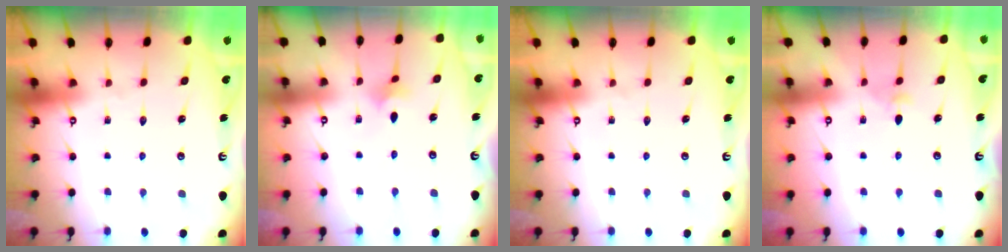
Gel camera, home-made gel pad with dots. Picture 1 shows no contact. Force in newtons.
{"total": 2.6, "press": 2.5, "slide": 0.5}
{"total": 0.0}
{"total": 2.8, "press": 2.7, "slide": 0.8}